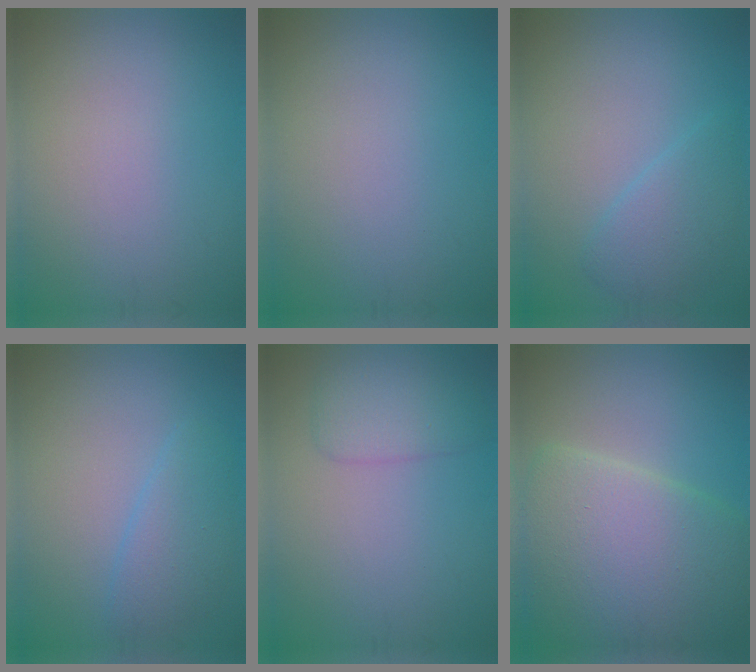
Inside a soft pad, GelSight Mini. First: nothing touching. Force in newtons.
{"total": 0.0}
{"total": 2.7, "press": 2.7, "slide": 0.1}
{"total": 2.7, "press": 2.7, "slide": 0.1}
{"total": 2.6, "press": 2.6, "slide": 0.0}
{"total": 10.1, "press": 10.1, "slide": 0.2}